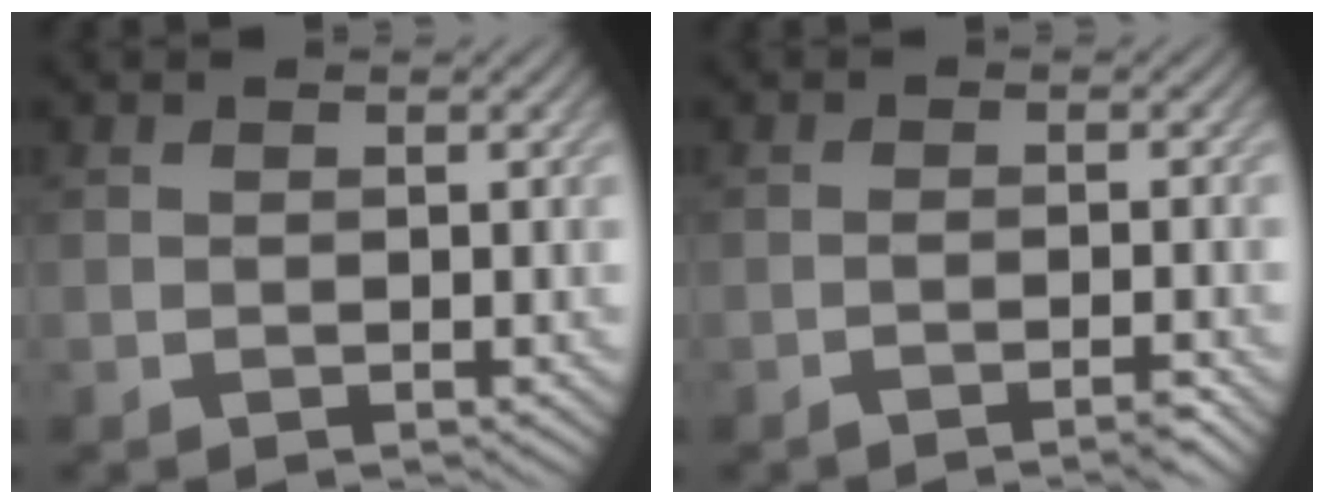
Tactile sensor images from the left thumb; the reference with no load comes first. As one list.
[{"total": 2.4, "force": [-1.6, 0.2, 1.8], "torque": [-0.030, 0.004, -0.038]}]